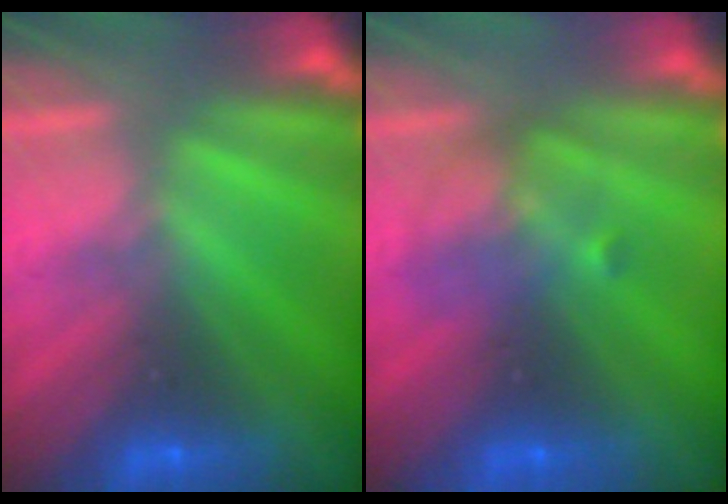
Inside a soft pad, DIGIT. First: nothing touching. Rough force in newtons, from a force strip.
{"total": 2.4}